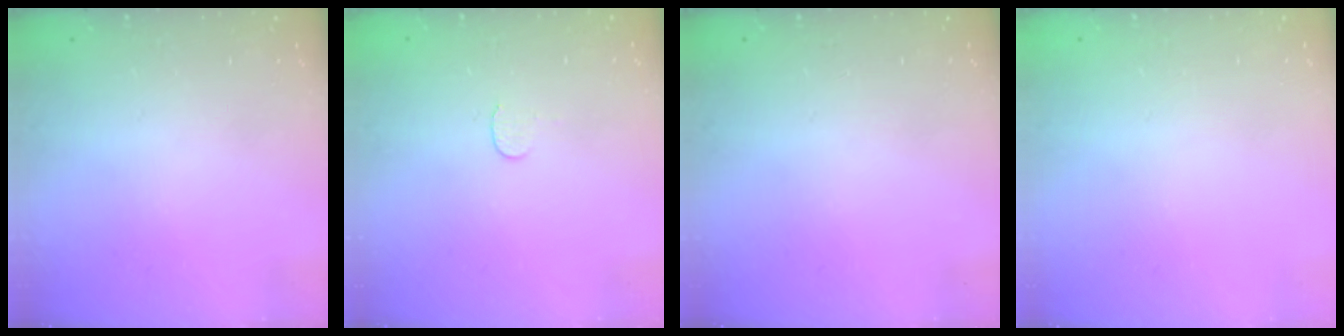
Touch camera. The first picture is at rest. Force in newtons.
{"total": 3.8, "press": 3.8, "slide": 0.3}
{"total": 0.0}
{"total": 0.0}